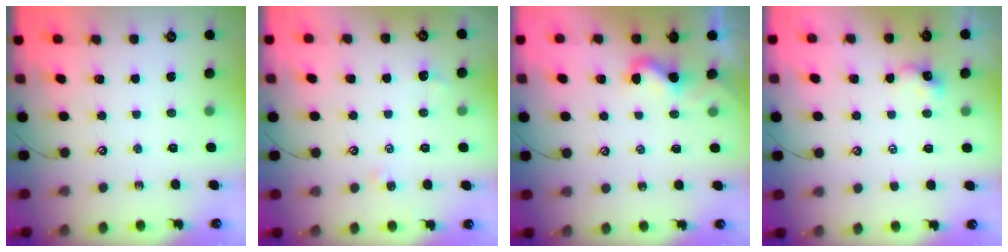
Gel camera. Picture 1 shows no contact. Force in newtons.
{"total": 0.8, "press": 0.5, "slide": 0.5}
{"total": 2.8, "press": 2.8, "slide": 0.4}
{"total": 2.1, "press": 2.1, "slide": 0.2}